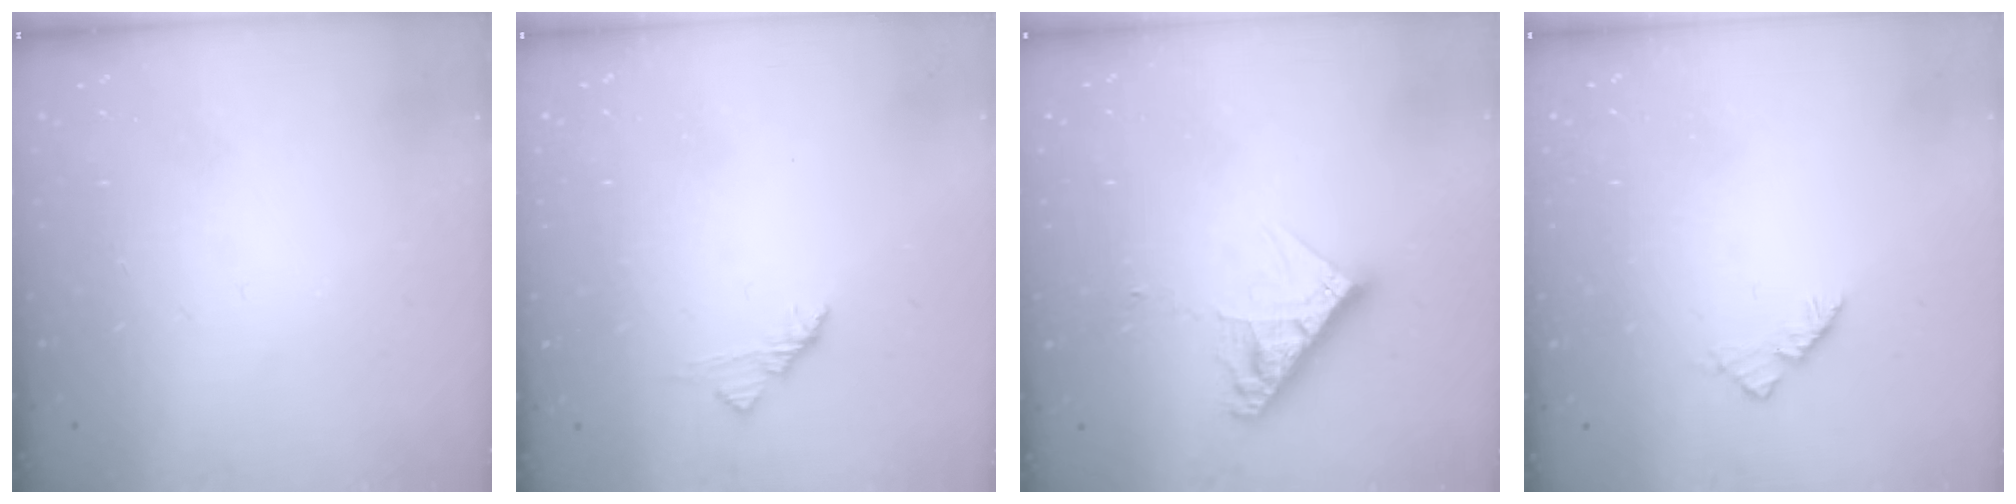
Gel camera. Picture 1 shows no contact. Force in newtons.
{"total": 3.3, "press": 3.2, "slide": 0.8}
{"total": 9.5, "press": 9.4, "slide": 0.8}
{"total": 2.9, "press": 2.8, "slide": 0.7}